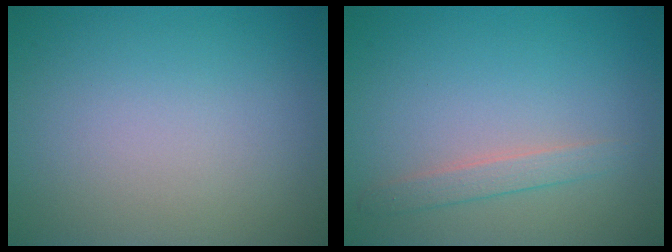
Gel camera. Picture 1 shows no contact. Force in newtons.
{"total": 1.6, "press": 1.6, "slide": 0.0}